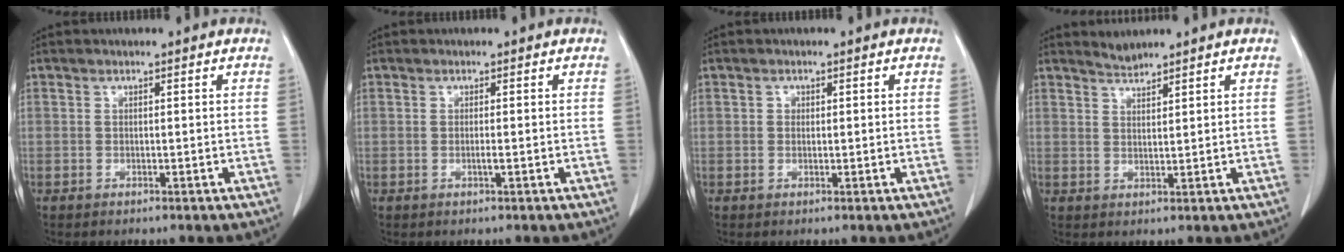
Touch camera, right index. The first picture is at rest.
{"total": 1.1, "force": [-0.3, 0.2, 1.1], "torque": [-0.023, 0.000, -0.004]}
{"total": 1.1, "force": [0.1, 0.9, 0.5], "torque": [-0.012, 0.005, 0.004]}
{"total": 2.4, "force": [2.4, 0.2, 0.3], "torque": [-0.004, 0.001, 0.047]}